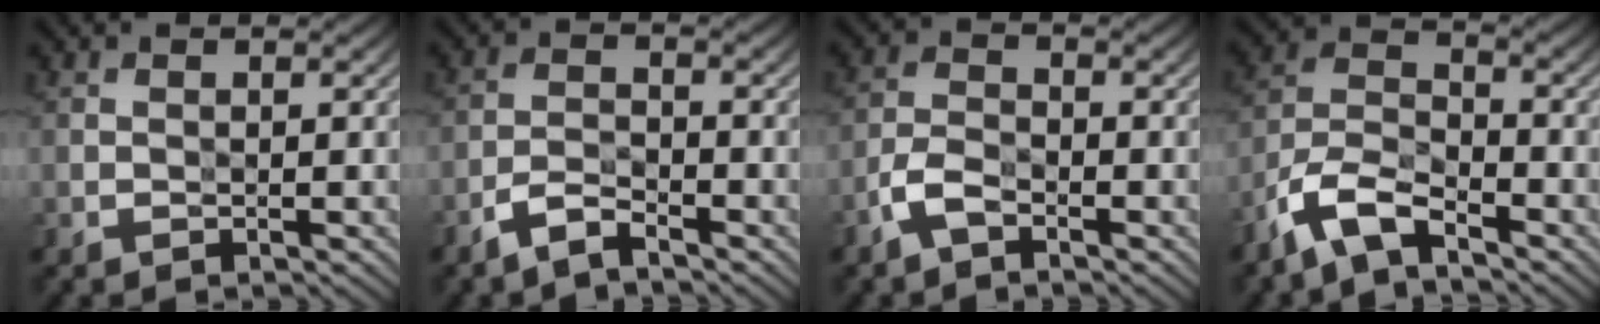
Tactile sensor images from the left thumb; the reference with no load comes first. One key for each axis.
{"total": 3.5, "fx": -2.7, "fy": 0.9, "fz": 1.9, "tx": -0.043, "ty": 0.001, "tz": -0.063}
{"total": 3.6, "fx": -2.4, "fy": 1.5, "fz": 2.3, "tx": -0.053, "ty": 0.003, "tz": -0.059}
{"total": 7.8, "fx": -5.6, "fy": 2.6, "fz": 4.8, "tx": -0.099, "ty": -0.001, "tz": -0.129}